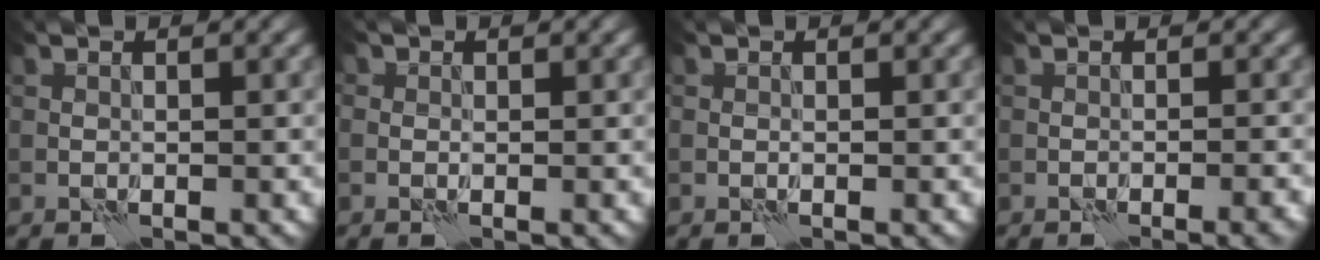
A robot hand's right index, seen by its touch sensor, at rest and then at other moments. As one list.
[{"total": 0.6, "force": [0.1, 0.5, 0.3], "torque": [-0.004, -0.002, -0.002]}, {"total": 0.0}, {"total": 2.7, "force": [-1.7, 0.5, 2.1], "torque": [-0.025, 0.011, -0.023]}]